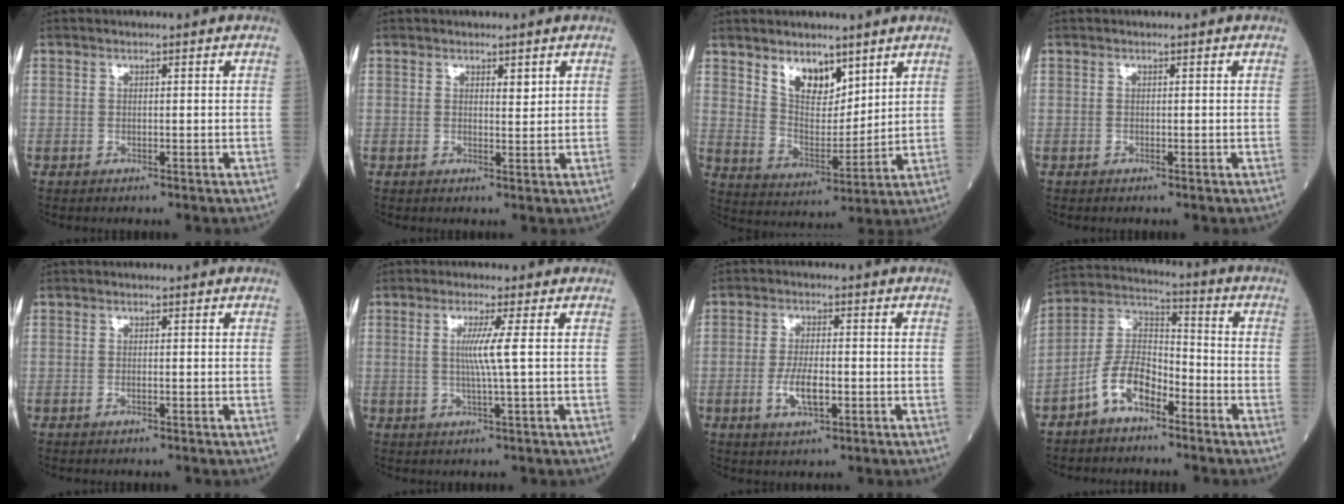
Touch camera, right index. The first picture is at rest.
{"total": 1.3, "force": [0.8, 0.4, 0.9], "torque": [-0.011, -0.007, 0.013]}
{"total": 7.8, "force": [5.3, 3.8, 4.3], "torque": [-0.073, -0.010, 0.105]}
{"total": 0.0}
{"total": 0.6, "force": [-0.3, 0.0, 0.5], "torque": [-0.011, -0.001, -0.004]}
{"total": 4.0, "force": [0.5, -1.2, 3.8], "torque": [-0.076, -0.006, 0.007]}
{"total": 5.1, "force": [-1.4, 1.6, 4.6], "torque": [-0.089, -0.003, -0.023]}
{"total": 8.6, "force": [-5.2, 3.9, 5.6], "torque": [-0.125, 0.018, -0.105]}